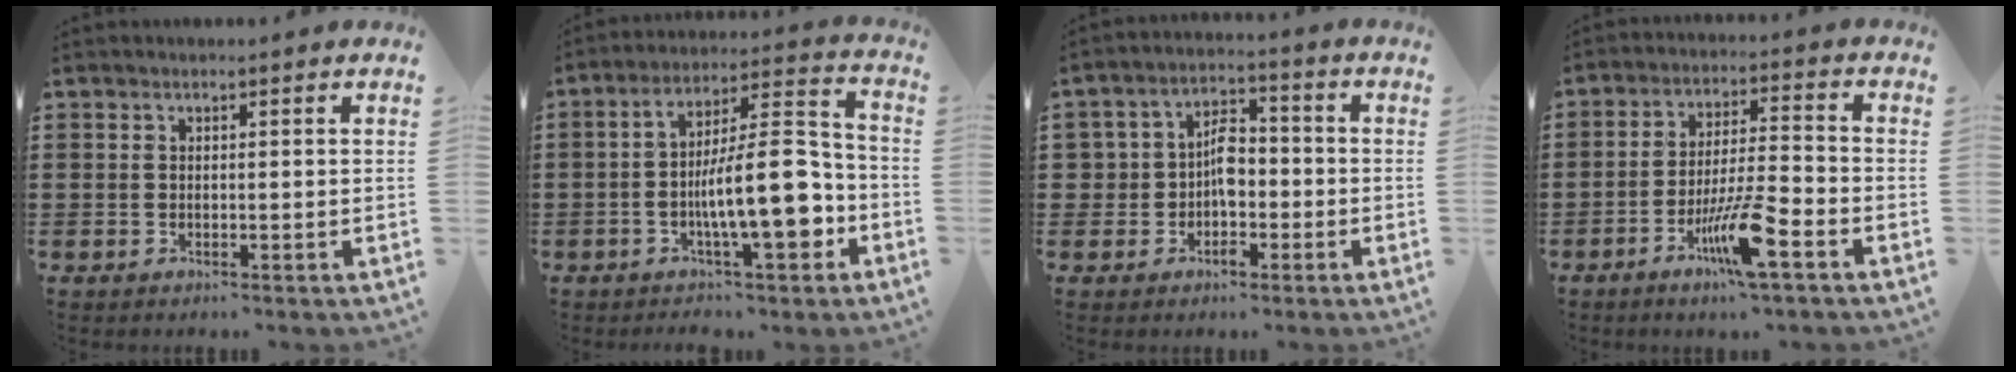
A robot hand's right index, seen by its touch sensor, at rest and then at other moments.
{"total": 15.2, "force": [-4.8, 5.2, 13.4], "torque": [-0.214, 0.003, -0.085]}
{"total": 5.5, "force": [-1.3, 4.0, 3.6], "torque": [-0.065, 0.009, -0.026]}
{"total": 9.1, "force": [-4.6, 1.1, 7.8], "torque": [-0.156, -0.006, -0.087]}